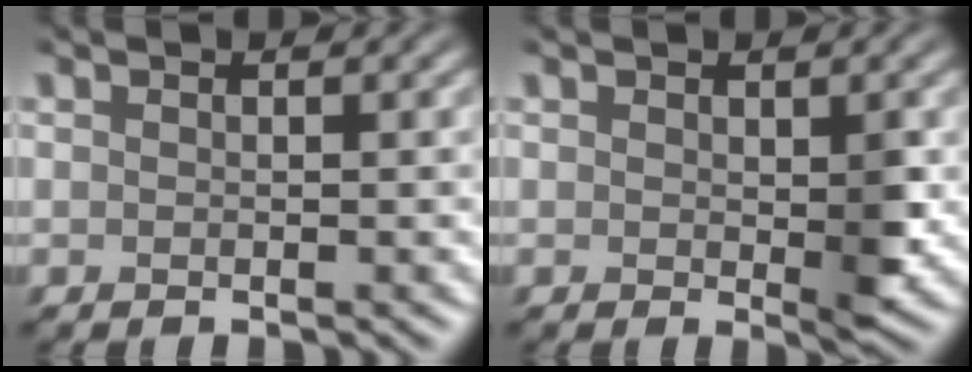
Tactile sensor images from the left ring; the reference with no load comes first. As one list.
[{"total": 2.0, "force": [-0.1, 0.5, 2.0], "torque": [-0.036, -0.008, 0.002]}]